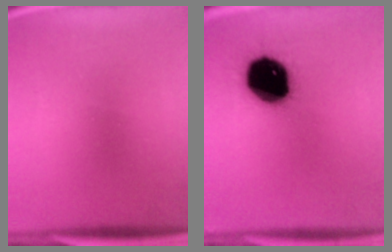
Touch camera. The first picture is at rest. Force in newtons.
{"total": 19.1}